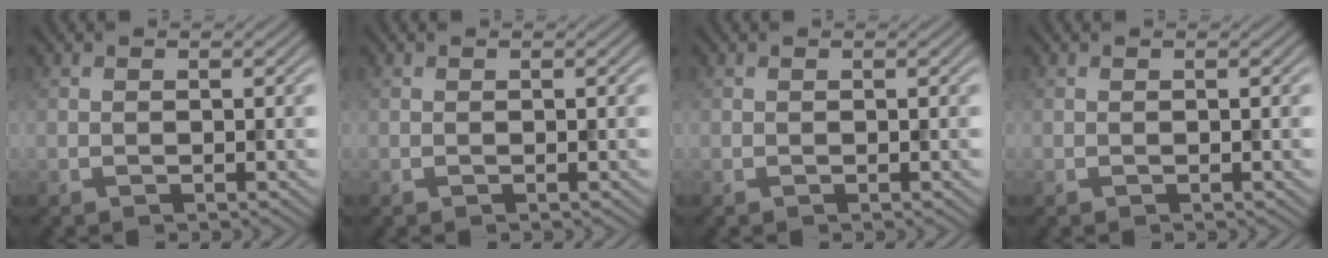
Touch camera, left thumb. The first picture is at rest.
{"total": 0.0}
{"total": 0.0}
{"total": 0.0}